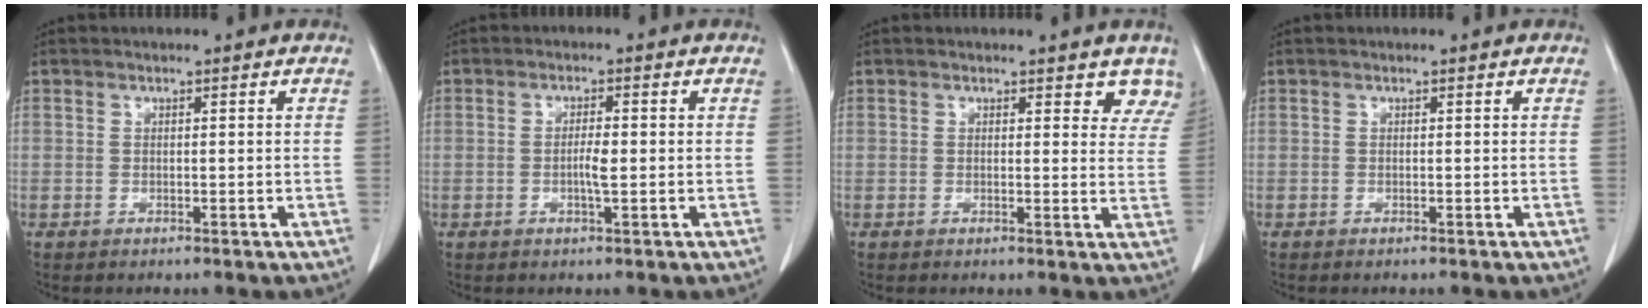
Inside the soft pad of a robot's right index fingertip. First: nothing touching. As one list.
[{"total": 2.7, "force": [-0.3, 0.3, 2.7], "torque": [-0.050, 0.000, -0.006]}, {"total": 4.9, "force": [4.3, 2.0, 1.3], "torque": [0.010, -0.015, 0.028]}, {"total": 0.0}]